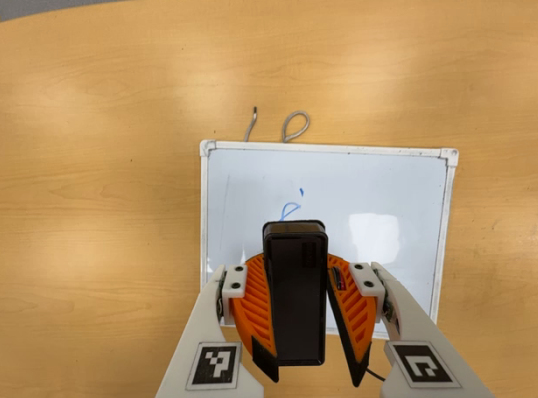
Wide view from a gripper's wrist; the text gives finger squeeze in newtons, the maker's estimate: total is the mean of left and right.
{"total": 10.5, "left": 9.9, "right": 11.1}